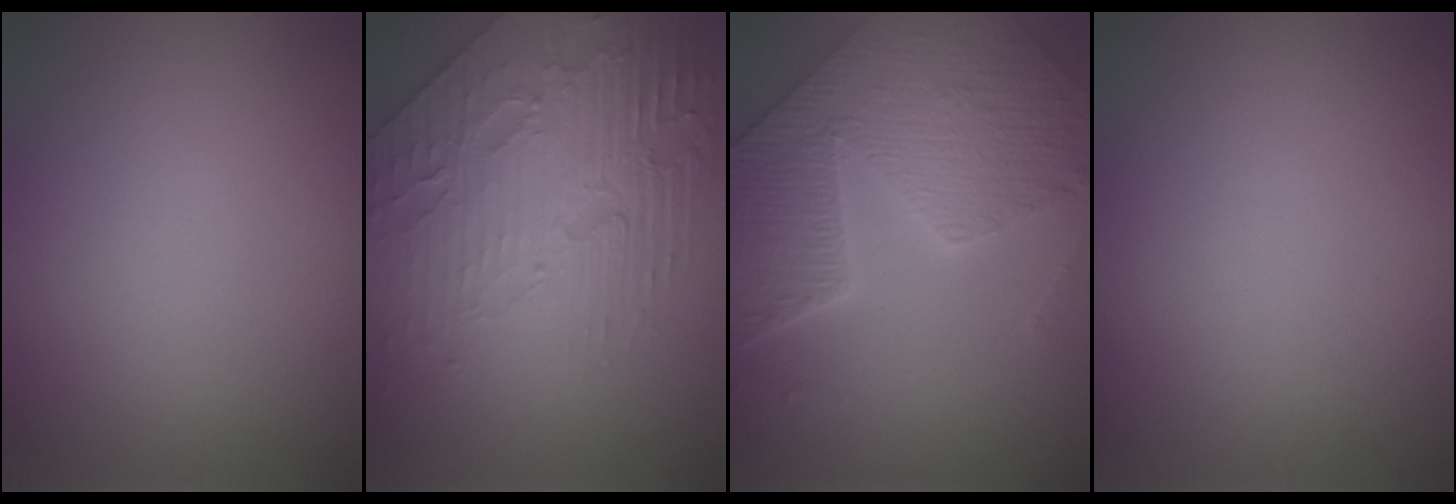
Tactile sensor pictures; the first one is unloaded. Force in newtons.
{"total": 7.0, "press": 5.4, "slide": 4.5}
{"total": 8.8, "press": 6.3, "slide": 6.2}
{"total": 0.0}